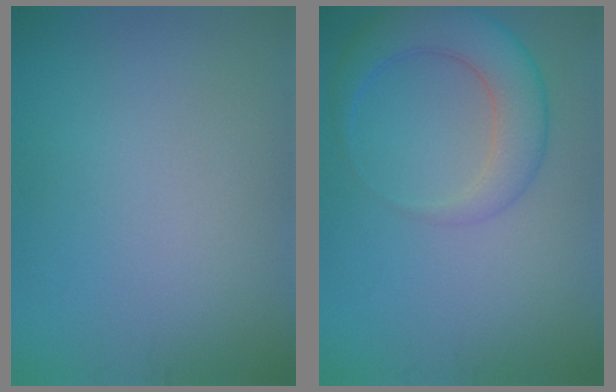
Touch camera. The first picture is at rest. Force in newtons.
{"total": 4.9, "press": 4.9, "slide": 0.2}